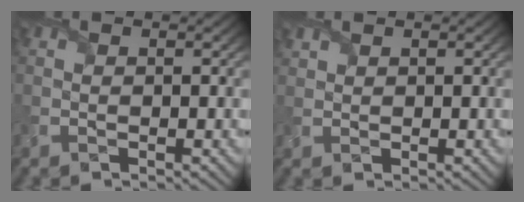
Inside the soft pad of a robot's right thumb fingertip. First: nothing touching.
{"total": 1.2, "force": [1.0, 0.5, 0.2], "torque": [-0.013, 0.003, 0.027]}